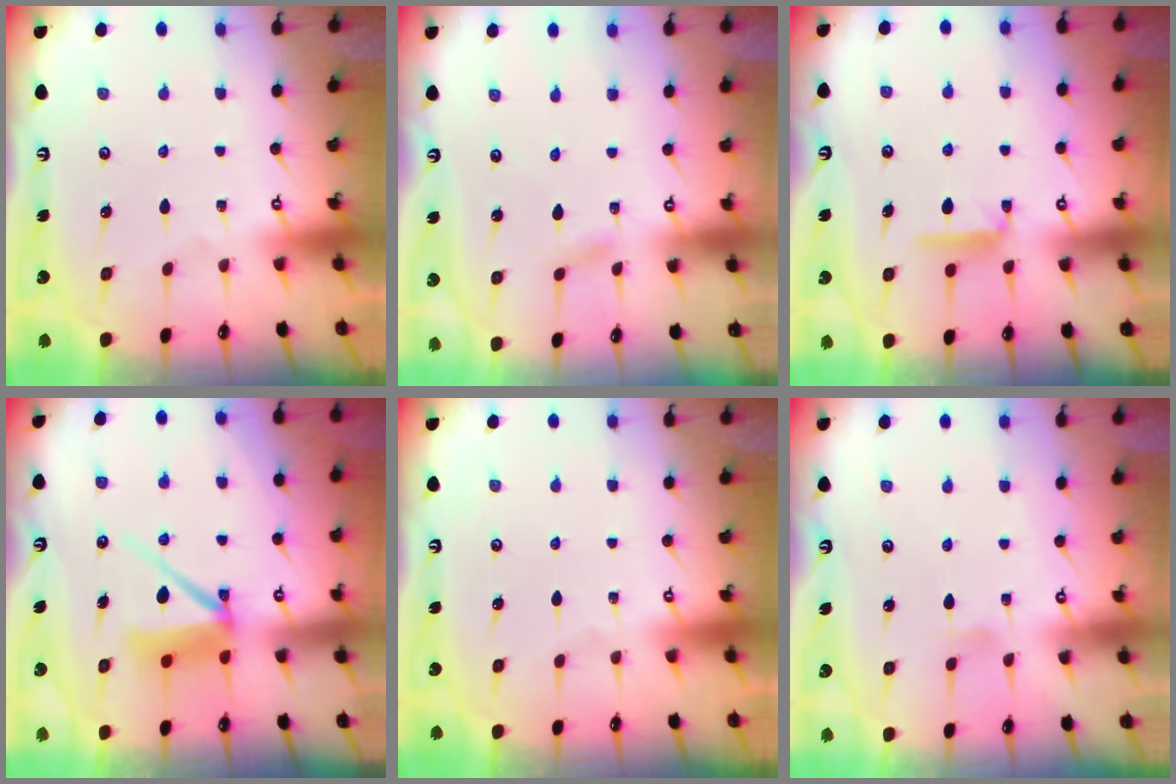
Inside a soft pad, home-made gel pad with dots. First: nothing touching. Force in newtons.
{"total": 1.1, "press": 1.1, "slide": 0.1}
{"total": 6.5, "press": 6.5, "slide": 0.7}
{"total": 11.5, "press": 11.4, "slide": 0.7}
{"total": 0.0}
{"total": 3.3, "press": 3.2, "slide": 0.4}